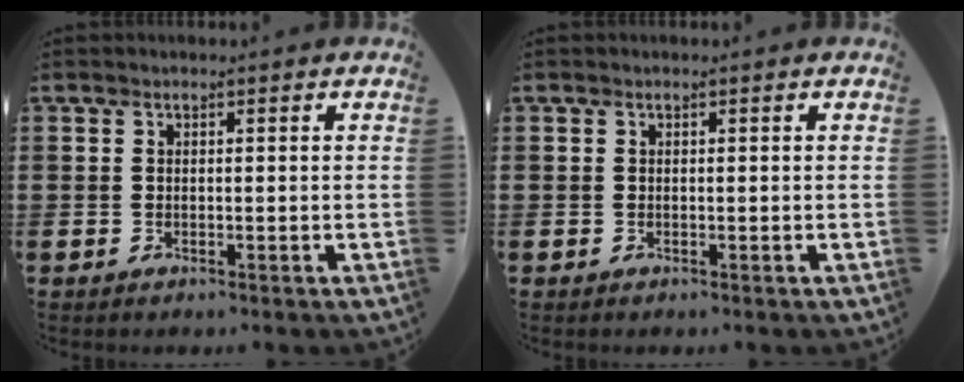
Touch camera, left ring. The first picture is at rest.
{"total": 0.0}